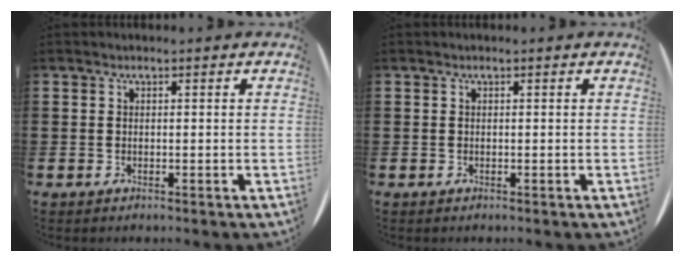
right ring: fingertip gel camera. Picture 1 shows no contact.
{"total": 0.0}